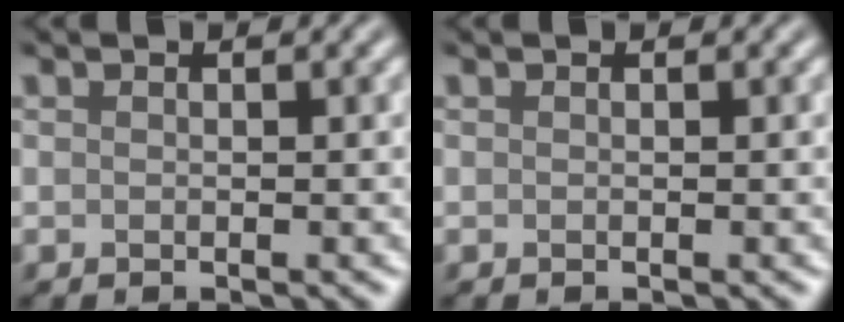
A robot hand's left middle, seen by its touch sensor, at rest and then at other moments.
{"total": 0.0}